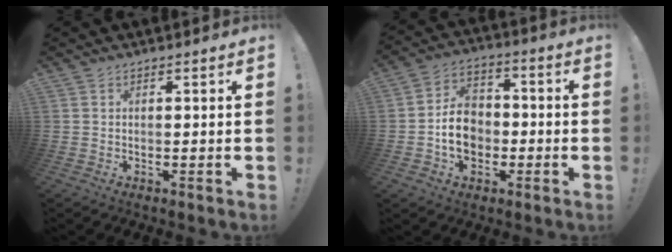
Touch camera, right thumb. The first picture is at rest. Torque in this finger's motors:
{"motor_torque": [1.47, 1.22, 0.84, -0.84, 0.43]}